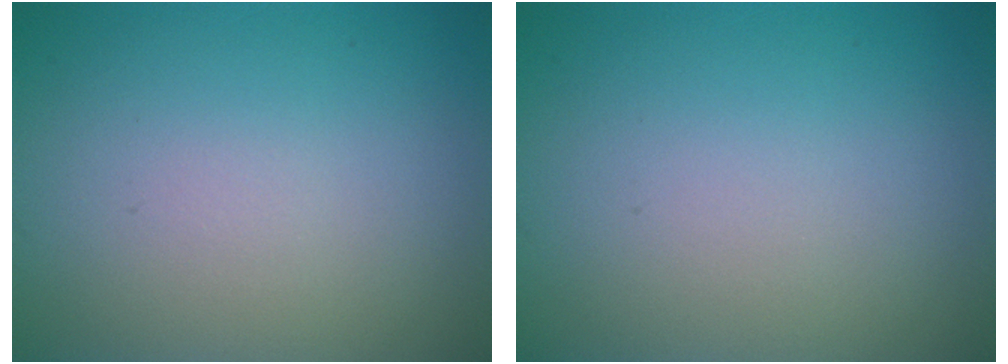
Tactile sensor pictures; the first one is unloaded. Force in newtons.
{"total": 0.0}